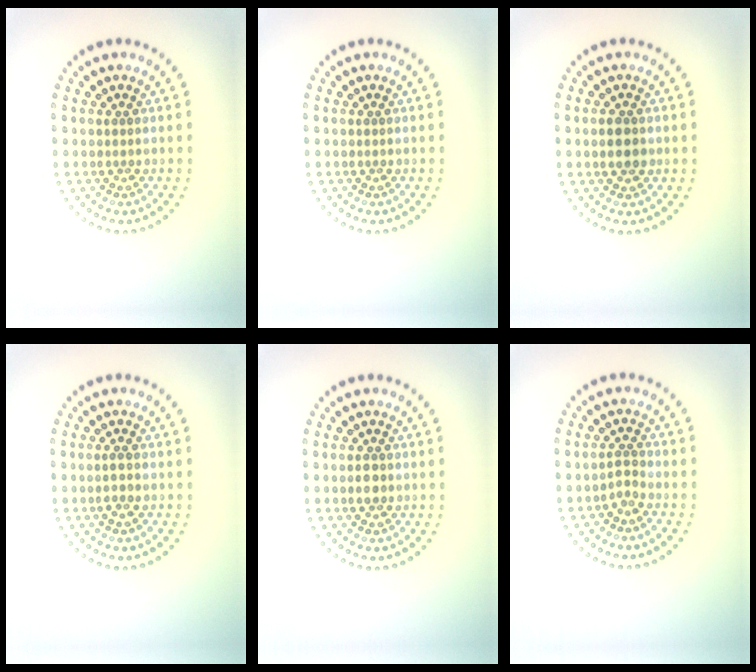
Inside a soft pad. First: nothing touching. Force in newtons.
{"total": 0.0}
{"total": 1.9, "press": 1.9, "slide": 0.1}
{"total": 1.4, "press": 1.2, "slide": 0.7}
{"total": 1.3, "press": 1.2, "slide": 0.4}
{"total": 1.1, "press": 0.7, "slide": 0.7}